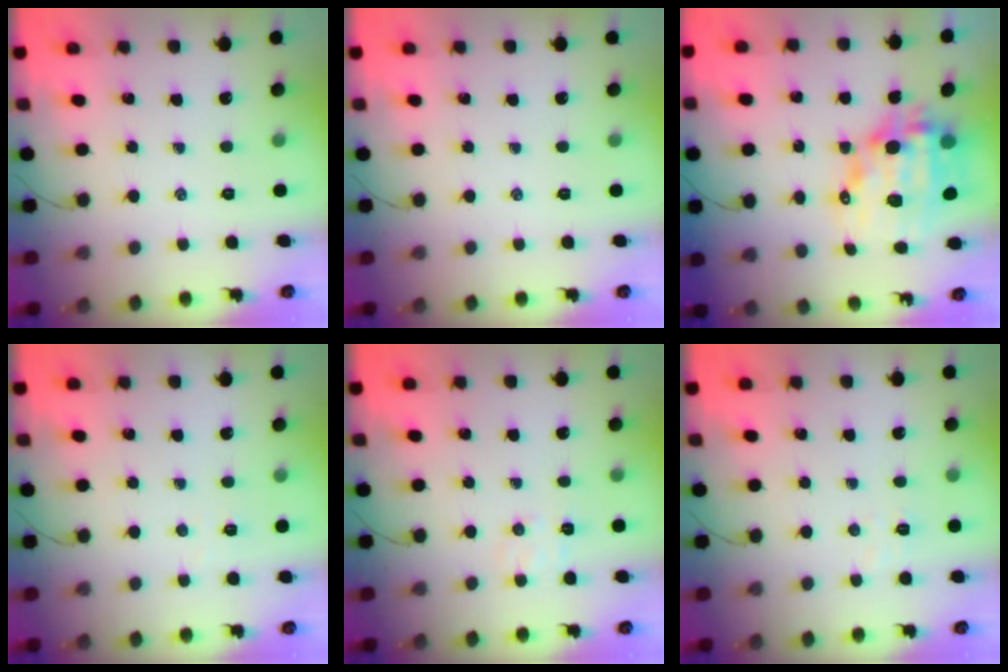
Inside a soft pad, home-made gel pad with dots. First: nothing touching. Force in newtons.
{"total": 0.0}
{"total": 15.1, "press": 14.6, "slide": 3.8}
{"total": 2.9, "press": 2.8, "slide": 0.6}
{"total": 5.1, "press": 4.9, "slide": 1.4}
{"total": 3.9, "press": 3.8, "slide": 1.1}